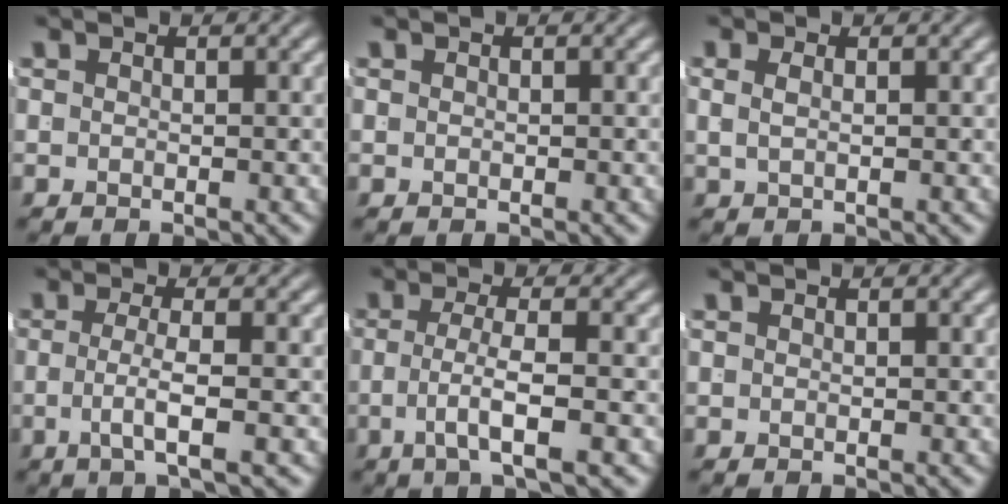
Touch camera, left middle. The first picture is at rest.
{"total": 0.0}
{"total": 1.0, "force": [0.4, -0.3, 0.8], "torque": [-0.011, -0.002, 0.013]}
{"total": 2.9, "force": [-0.9, -0.5, 2.7], "torque": [-0.049, -0.010, -0.011]}
{"total": 3.7, "force": [-1.4, 0.1, 3.5], "torque": [-0.059, -0.010, -0.017]}
{"total": 0.0}